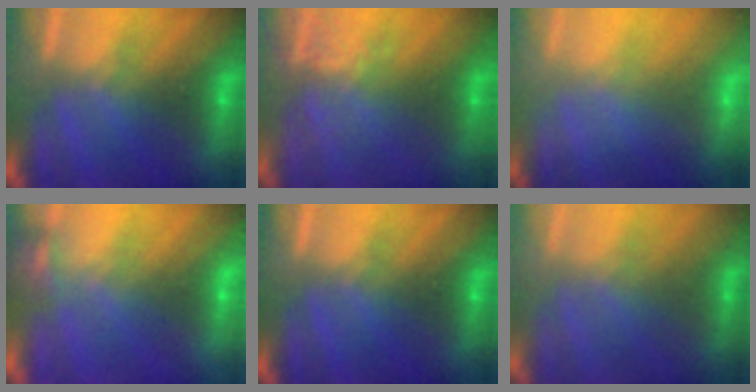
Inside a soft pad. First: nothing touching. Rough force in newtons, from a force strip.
{"total": 3.8}
{"total": 1.1}
{"total": 7.1}
{"total": 0.0}
{"total": 2.2}